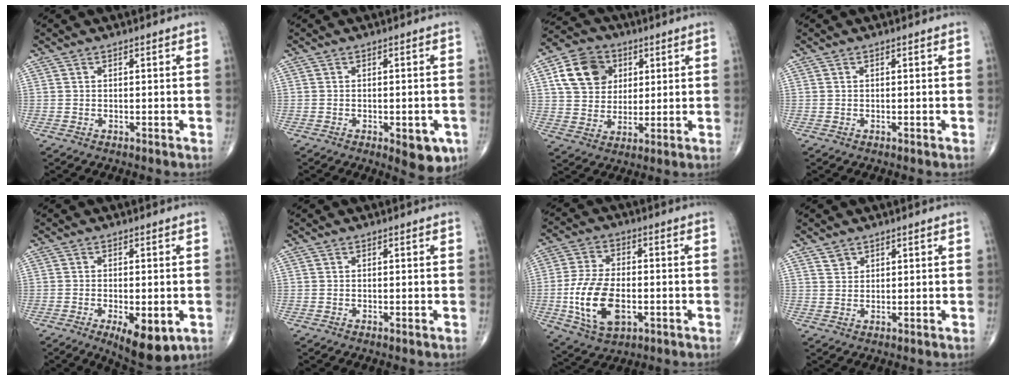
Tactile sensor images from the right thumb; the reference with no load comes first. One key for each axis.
{"total": 6.6, "fx": -2.6, "fy": 2.8, "fz": 5.4, "tx": -0.050, "ty": 0.002, "tz": -0.024}
{"total": 11.9, "fx": 3.9, "fy": 9.6, "fz": 5.9, "tx": -0.082, "ty": -0.004, "tz": 0.066}
{"total": 0.0}
{"total": 9.5, "fx": -3.5, "fy": 3.9, "fz": 8.0, "tx": -0.107, "ty": -0.012, "tz": -0.046}
{"total": 0.0}
{"total": 13.7, "fx": -3.0, "fy": 7.7, "fz": 10.9, "tx": -0.207, "ty": 0.004, "tz": -0.048}
{"total": 1.8, "fx": 1.4, "fy": 1.2, "fz": 0.3, "tx": 0.009, "ty": -0.007, "tz": 0.022}